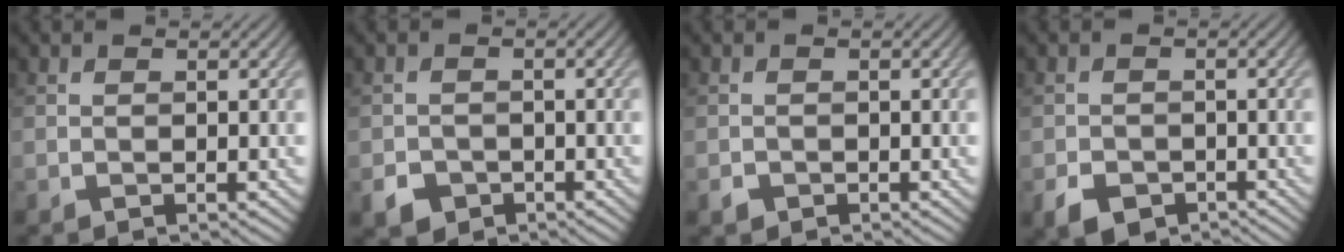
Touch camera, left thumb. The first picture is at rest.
{"total": 2.9, "force": [-1.6, 2.2, 0.9], "torque": [-0.020, -0.009, -0.033]}
{"total": 0.9, "force": [-0.5, 0.7, 0.3], "torque": [-0.005, -0.004, -0.011]}
{"total": 3.8, "force": [-2.3, 2.5, 1.7], "torque": [-0.031, -0.011, -0.044]}